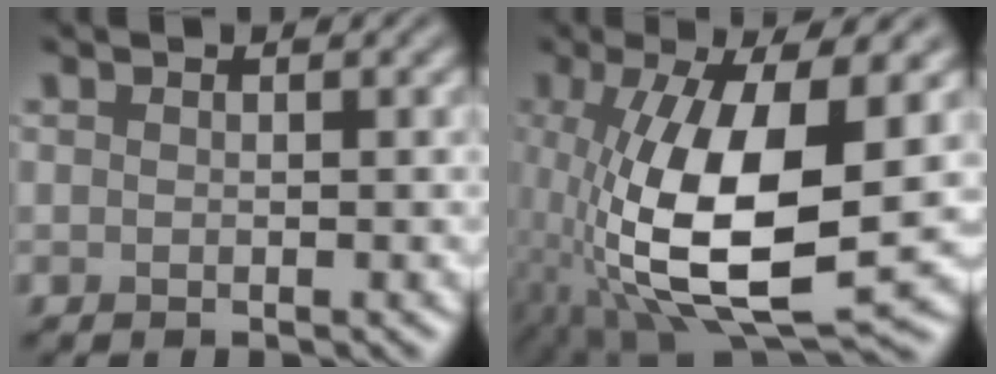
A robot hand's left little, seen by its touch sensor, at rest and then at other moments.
{"total": 12.0, "force": [-0.9, 4.3, 11.2], "torque": [-0.224, -0.015, -0.009]}